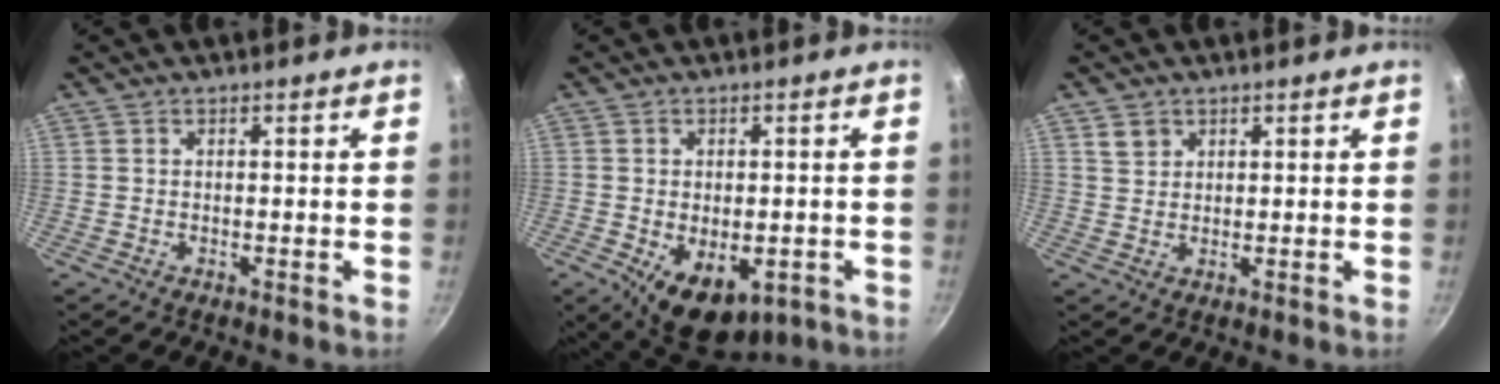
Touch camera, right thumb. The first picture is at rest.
{"total": 10.3, "force": [-3.5, 6.3, 7.4], "torque": [-0.080, -0.003, -0.032]}
{"total": 2.8, "force": [1.5, 2.2, 0.9], "torque": [-0.005, 0.000, 0.028]}